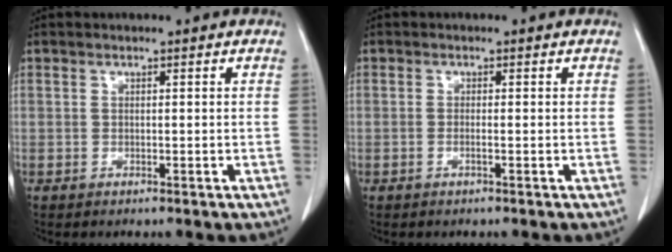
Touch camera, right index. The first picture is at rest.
{"total": 0.6, "force": [-0.3, -0.1, 0.5], "torque": [-0.013, 0.001, -0.005]}